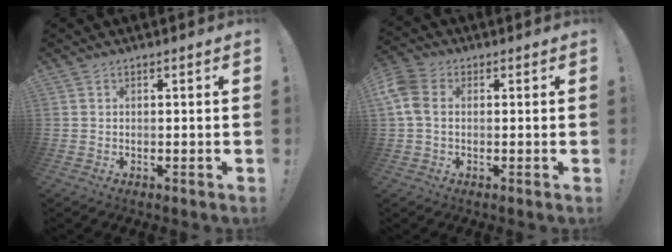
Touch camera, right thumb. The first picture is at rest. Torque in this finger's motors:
{"motor_torque": [1.01, 0.97, 0.48, -0.30, 0.28]}